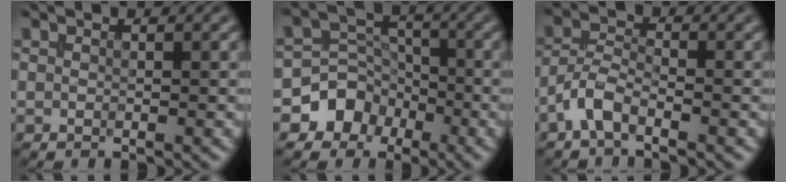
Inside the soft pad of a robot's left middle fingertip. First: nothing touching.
{"total": 4.8, "force": [-2.4, 4.1, 0.9], "torque": [0.018, 0.020, -0.062]}
{"total": 2.7, "force": [-1.8, 1.0, 1.7], "torque": [-0.036, 0.008, -0.046]}